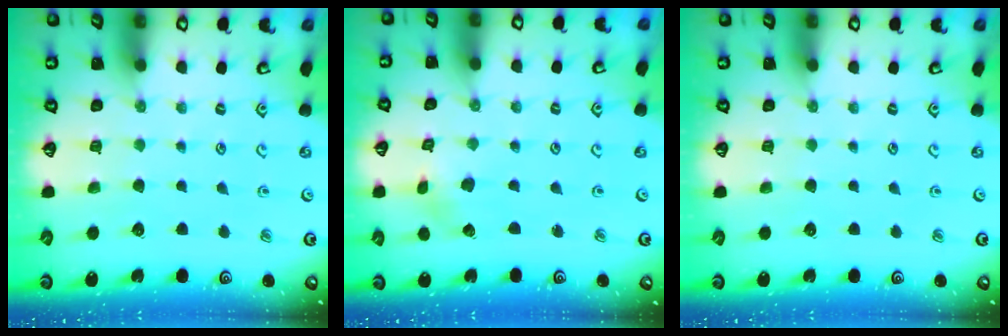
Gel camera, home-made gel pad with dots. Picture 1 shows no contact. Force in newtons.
{"total": 2.5, "press": 2.4, "slide": 0.4}
{"total": 0.0}